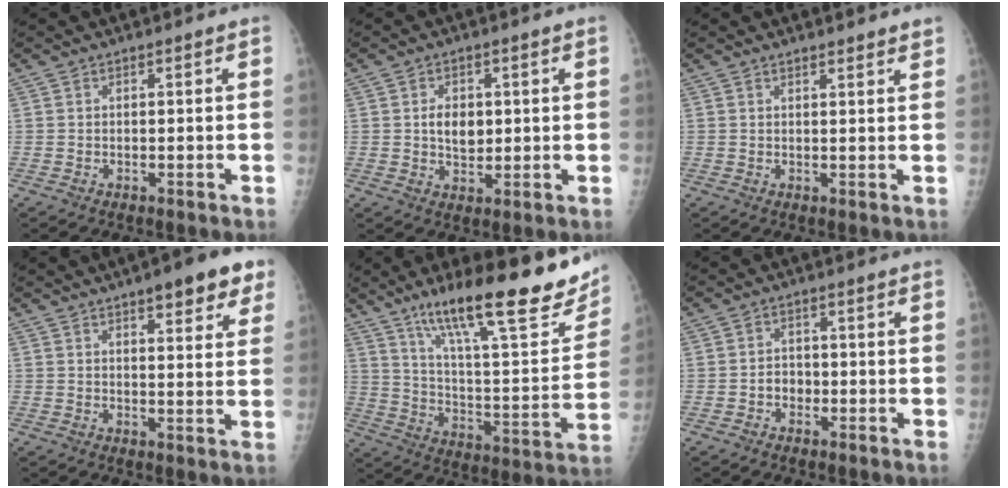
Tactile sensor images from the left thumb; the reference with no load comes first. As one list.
[{"total": 5.1, "force": [0.8, 3.6, 3.6], "torque": [-0.039, -0.005, 0.017]}, {"total": 3.0, "force": [2.8, 0.6, 1.0], "torque": [-0.001, -0.010, 0.031]}, {"total": 10.2, "force": [6.1, 3.1, 7.5], "torque": [-0.068, -0.020, 0.073]}, {"total": 27.9, "force": [17.7, 6.8, 20.5], "torque": [-0.277, -0.054, 0.282]}, {"total": 2.6, "force": [-0.8, 2.2, 1.2], "torque": [-0.001, 0.009, -0.017]}]